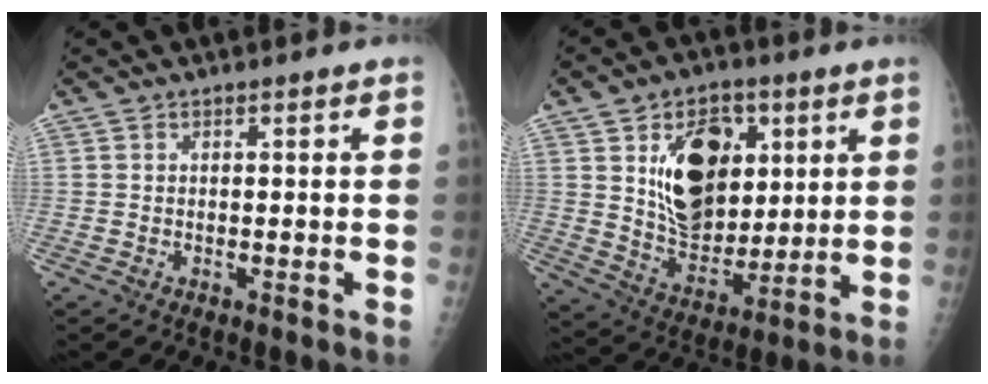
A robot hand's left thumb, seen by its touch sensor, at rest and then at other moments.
{"total": 16.7, "force": [5.1, 11.2, 11.2], "torque": [-0.125, -0.031, 0.098]}